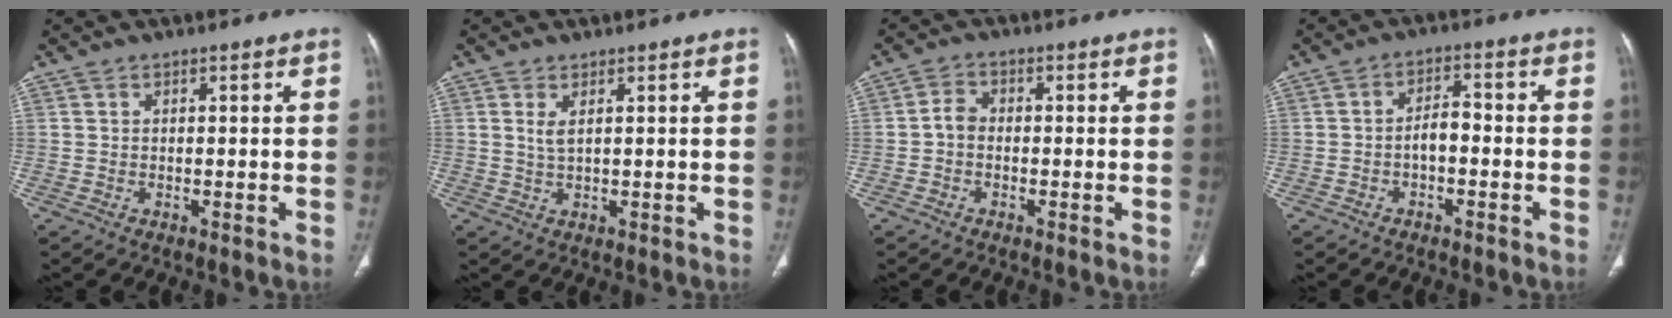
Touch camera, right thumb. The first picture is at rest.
{"total": 2.1, "force": [0.8, 0.7, 1.8], "torque": [-0.043, -0.005, 0.023]}
{"total": 2.6, "force": [-0.7, 1.9, 1.7], "torque": [-0.025, 0.011, -0.022]}
{"total": 3.6, "force": [-1.2, 1.9, 2.8], "torque": [-0.040, 0.024, -0.025]}